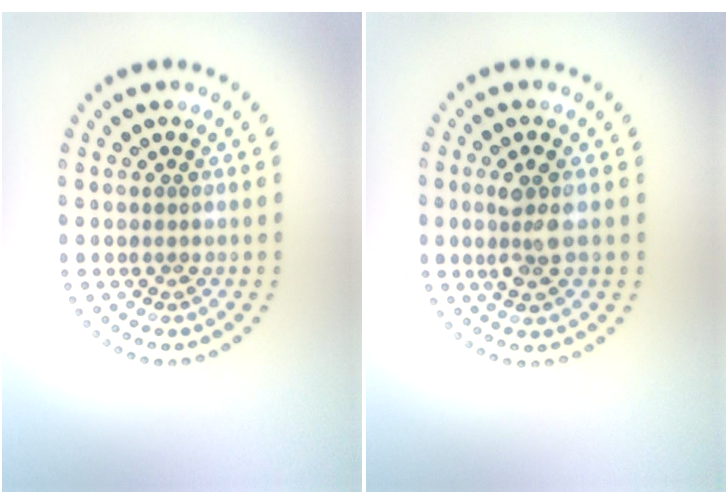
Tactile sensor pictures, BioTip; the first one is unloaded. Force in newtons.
{"total": 2.9, "press": 2.8, "slide": 0.8}